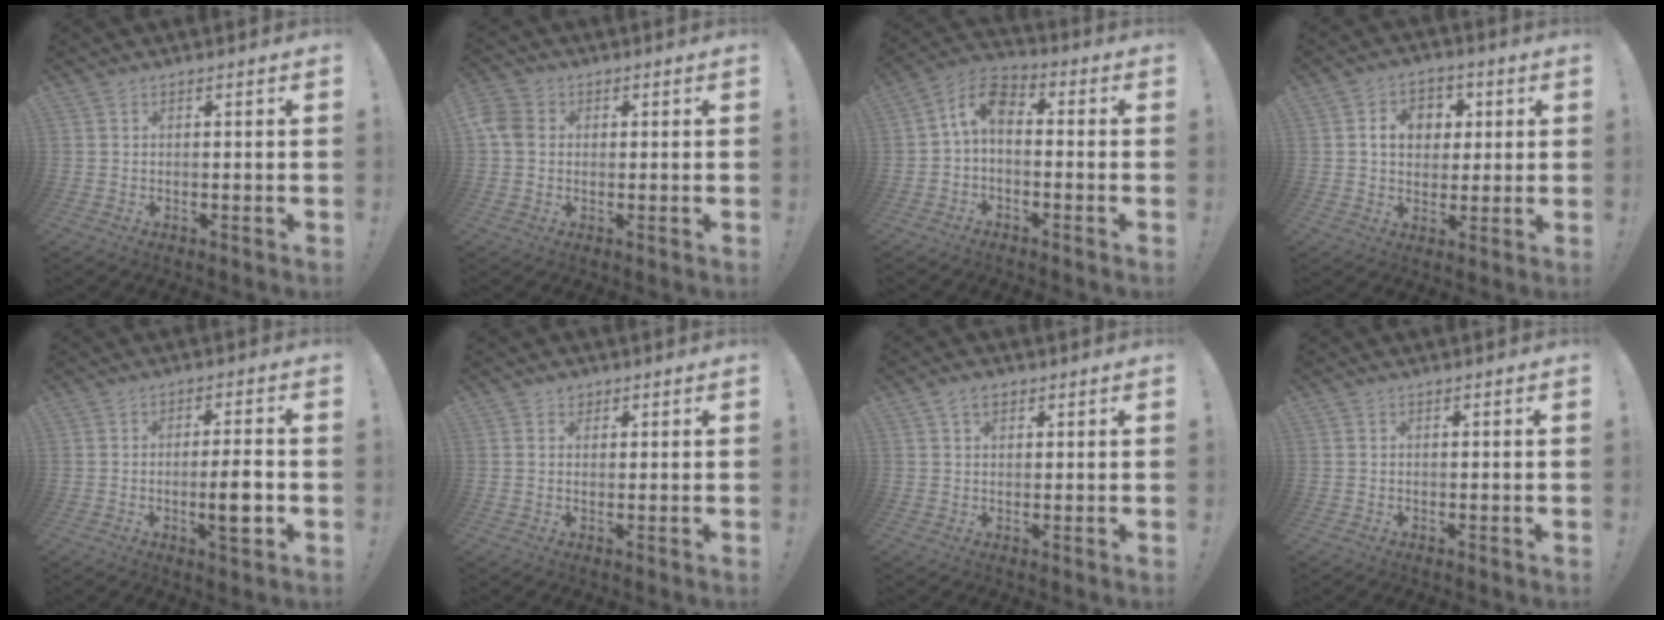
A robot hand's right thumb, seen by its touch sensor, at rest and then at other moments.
{"total": 6.0, "force": [0.6, 5.0, 3.4], "torque": [-0.069, 0.012, 0.014]}
{"total": 7.5, "force": [0.4, 4.3, 6.1], "torque": [-0.134, 0.010, 0.011]}
{"total": 9.4, "force": [2.5, 7.8, 4.6], "torque": [-0.067, 0.000, 0.047]}
{"total": 7.0, "force": [-1.8, 1.2, 6.6], "torque": [-0.086, -0.001, -0.031]}
{"total": 2.1, "force": [1.3, 1.6, 0.5], "torque": [0.004, -0.005, 0.022]}
{"total": 3.6, "force": [2.0, 2.2, 2.0], "torque": [-0.031, -0.002, 0.035]}
{"total": 0.0}